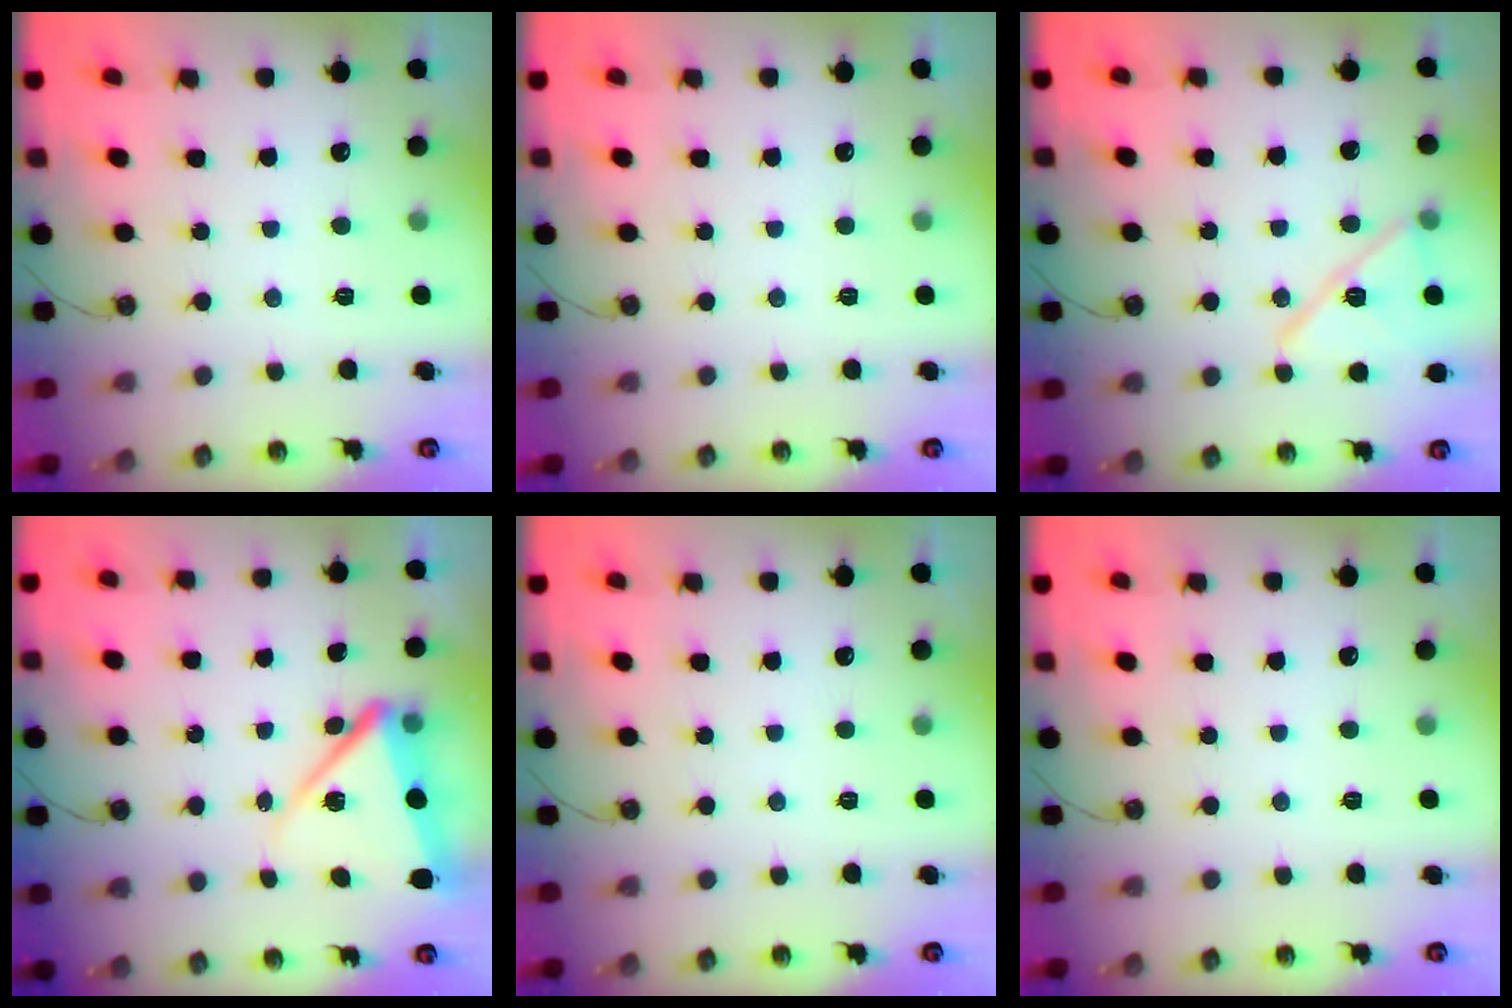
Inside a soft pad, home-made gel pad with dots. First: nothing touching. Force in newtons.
{"total": 0.0}
{"total": 13.8, "press": 13.2, "slide": 4.0}
{"total": 9.9, "press": 9.7, "slide": 1.7}
{"total": 0.0}
{"total": 0.0}